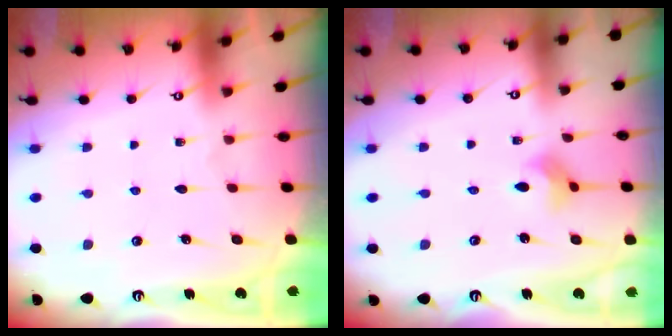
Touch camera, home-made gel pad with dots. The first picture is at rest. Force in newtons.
{"total": 3.9, "press": 3.9, "slide": 0.6}